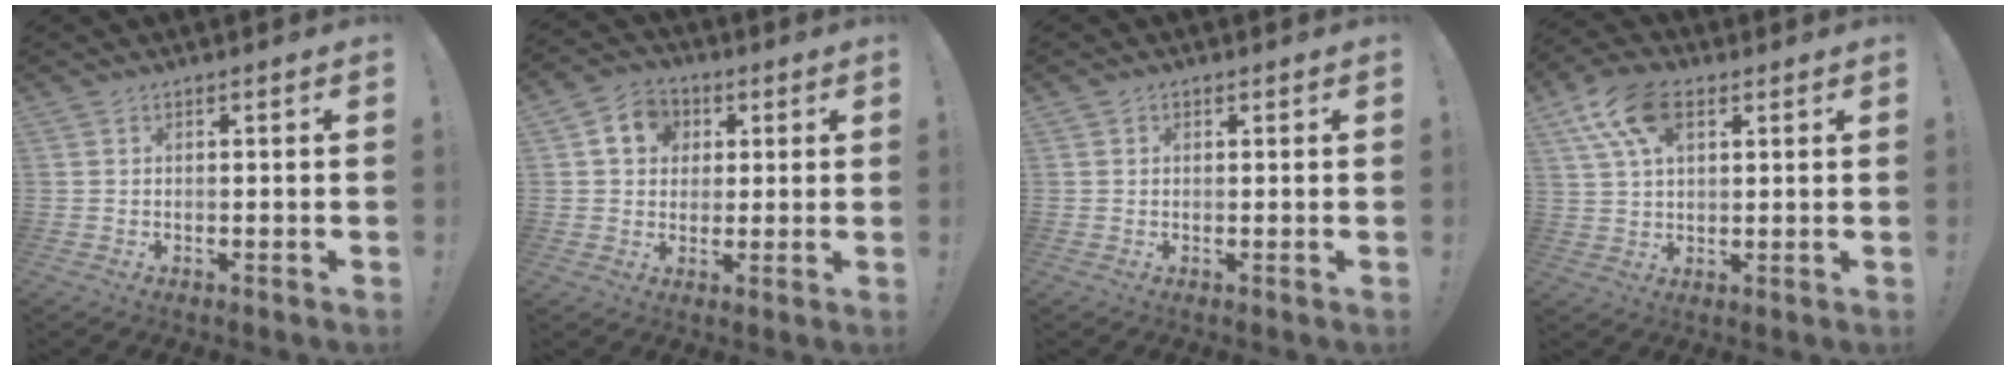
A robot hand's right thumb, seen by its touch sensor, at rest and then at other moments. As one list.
[{"total": 8.2, "force": [2.4, 7.2, 3.1], "torque": [-0.046, 0.001, 0.050]}, {"total": 0.6, "force": [0.3, 0.5, 0.1], "torque": [-0.001, 0.001, 0.006]}, {"total": 13.4, "force": [5.8, 7.6, 9.4], "torque": [-0.166, -0.007, 0.109]}]